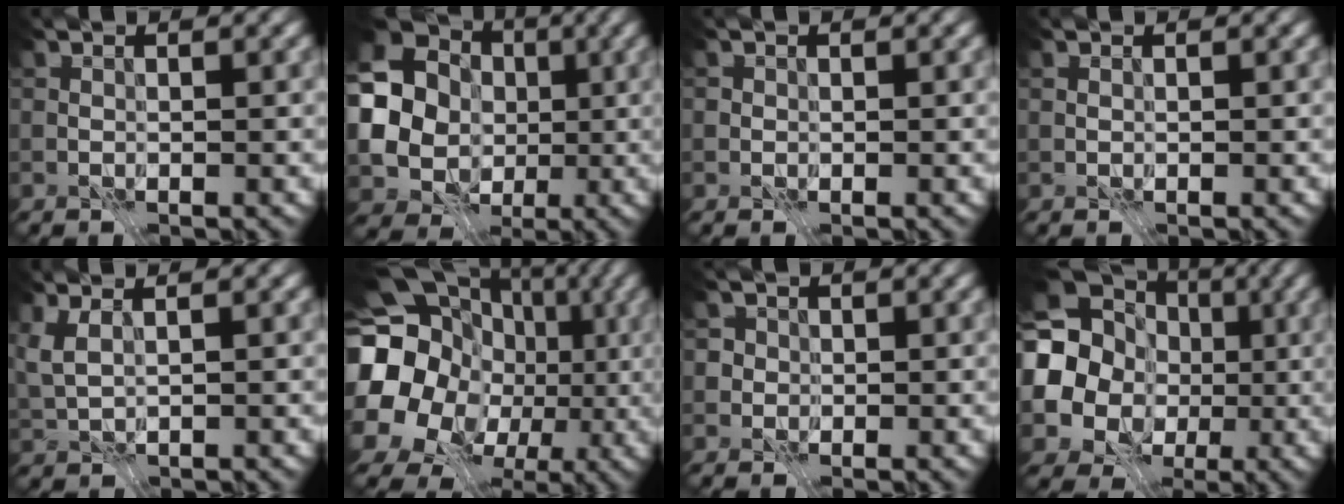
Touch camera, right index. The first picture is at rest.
{"total": 17.0, "force": [0.2, 16.2, 5.2], "torque": [-0.152, 0.002, -0.027]}
{"total": 0.5, "force": [-0.1, 0.5, 0.0], "torque": [0.004, -0.002, -0.002]}
{"total": 0.0}
{"total": 2.4, "force": [1.0, 0.9, 2.0], "torque": [-0.053, 0.004, 0.026]}
{"total": 21.7, "force": [-0.7, 19.5, 9.4], "torque": [-0.189, 0.006, -0.041]}
{"total": 2.9, "force": [0.8, 2.7, 0.9], "torque": [0.001, 0.014, -0.001]}
{"total": 15.9, "force": [0.7, 14.4, 6.6], "torque": [-0.172, 0.003, -0.013]}